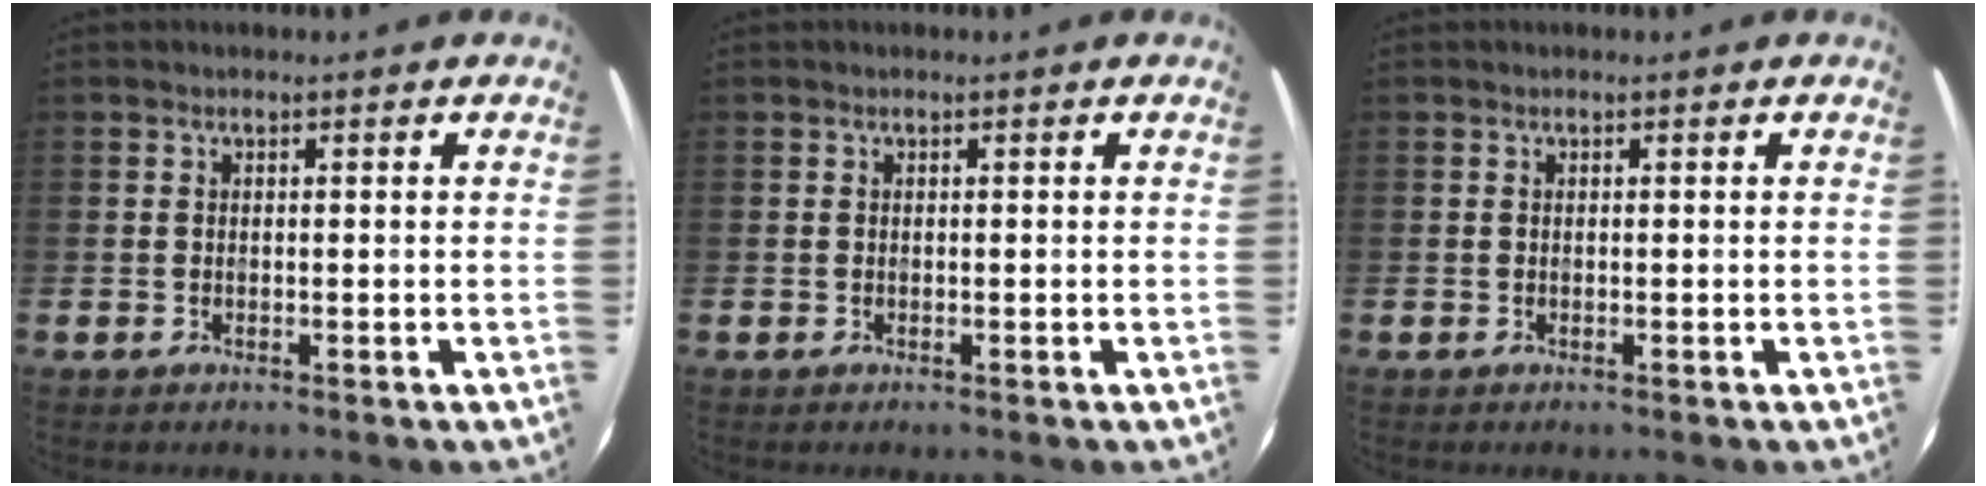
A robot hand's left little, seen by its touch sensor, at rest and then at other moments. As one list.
[{"total": 0.0}, {"total": 0.0}]